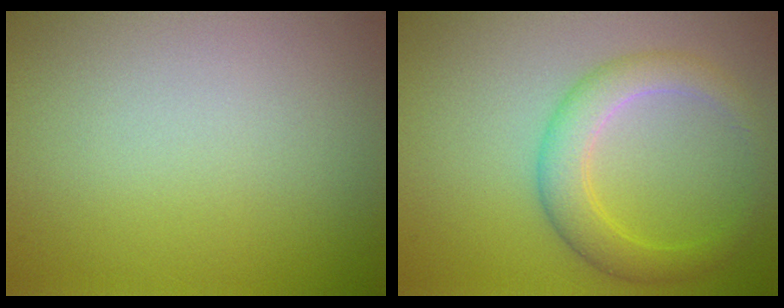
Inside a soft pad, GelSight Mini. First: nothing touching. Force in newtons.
{"total": 3.8, "press": 3.8, "slide": 0.0}